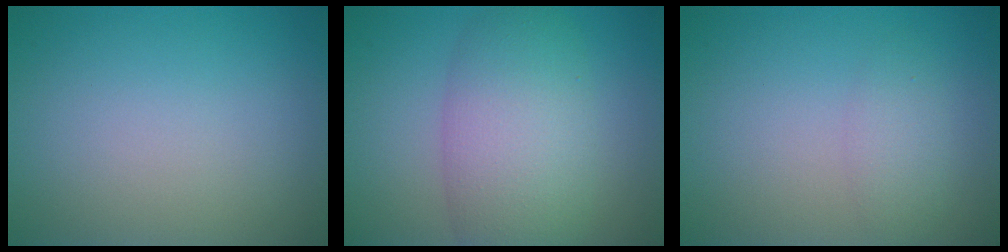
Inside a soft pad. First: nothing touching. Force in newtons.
{"total": 7.2, "press": 7.2, "slide": 0.1}
{"total": 1.7, "press": 1.7, "slide": 0.1}